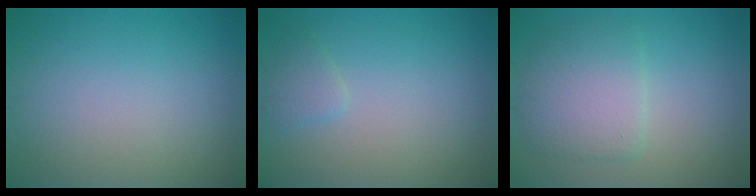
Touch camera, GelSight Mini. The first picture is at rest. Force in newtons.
{"total": 1.2, "press": 1.2, "slide": 0.1}
{"total": 4.6, "press": 4.6, "slide": 0.1}